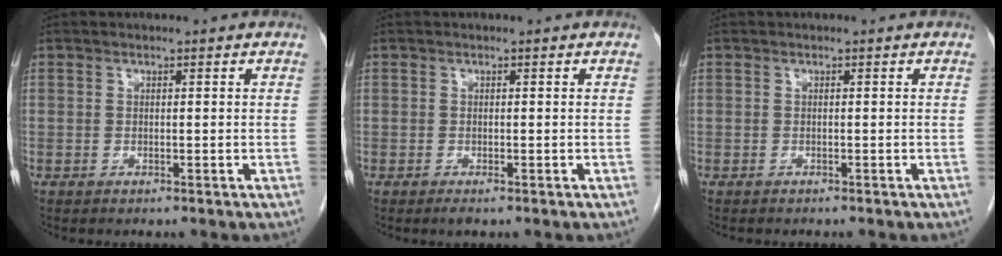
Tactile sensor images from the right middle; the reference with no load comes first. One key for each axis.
{"total": 0.9, "fx": -0.6, "fy": 0.1, "fz": 0.6, "tx": -0.012, "ty": -0.003, "tz": -0.008}
{"total": 1.0, "fx": -0.9, "fy": 0.3, "fz": 0.4, "tx": -0.010, "ty": -0.001, "tz": -0.010}